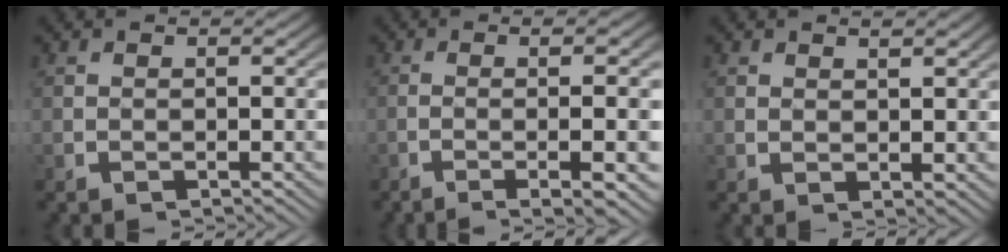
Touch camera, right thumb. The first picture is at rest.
{"total": 6.8, "force": [-2.5, 1.4, 6.2], "torque": [-0.097, -0.007, -0.030]}
{"total": 1.2, "force": [1.1, 0.0, 0.4], "torque": [-0.005, -0.004, 0.028]}